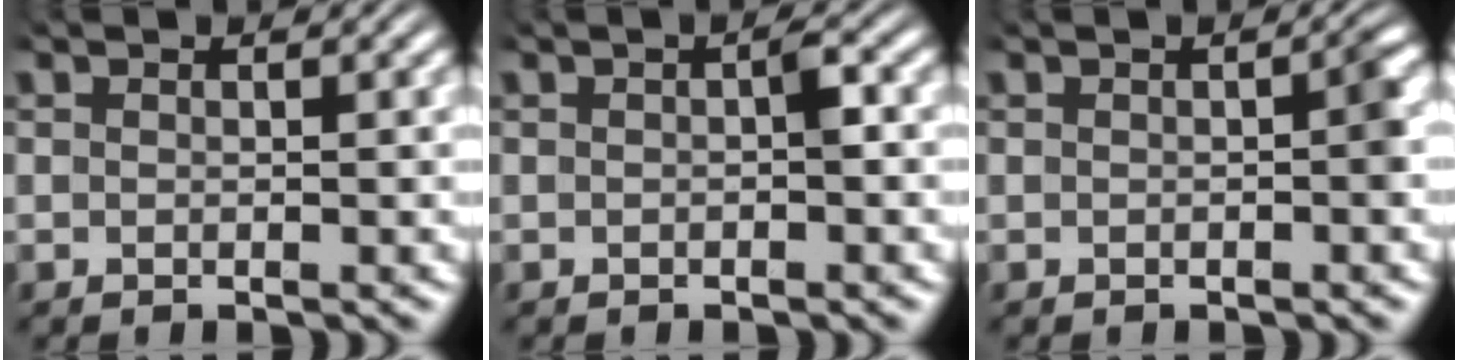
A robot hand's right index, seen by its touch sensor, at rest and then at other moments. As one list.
[{"total": 0.9, "force": [-0.2, 0.0, 0.9], "torque": [-0.014, 0.000, -0.002]}, {"total": 1.3, "force": [-0.2, 0.1, 1.2], "torque": [-0.013, 0.006, -0.006]}]